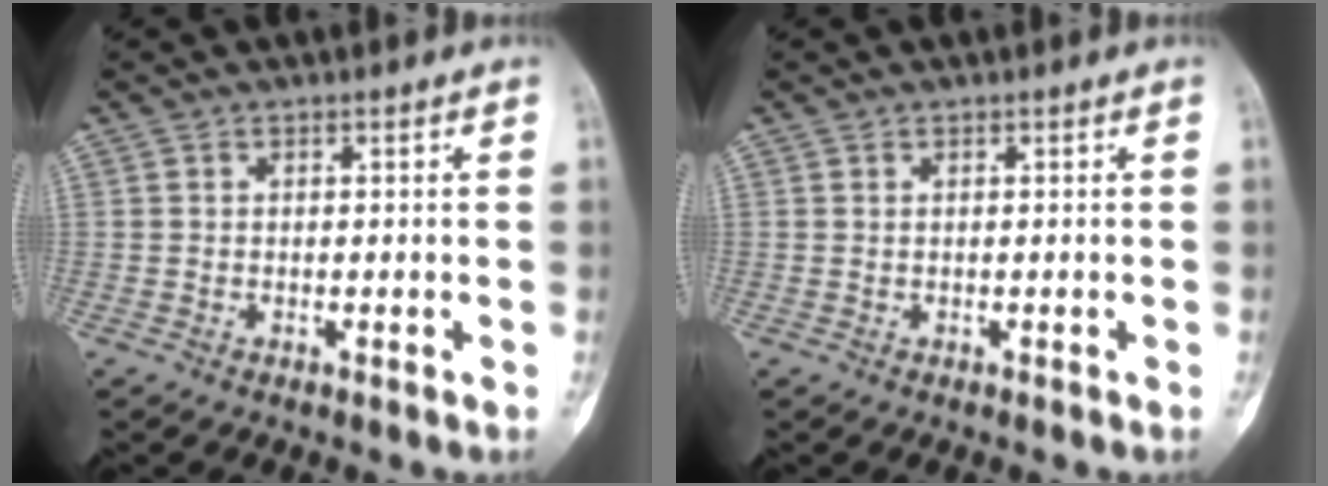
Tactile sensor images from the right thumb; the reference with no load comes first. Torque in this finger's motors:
{"motor_torque": [0.17, 0.03, -0.02, 0.01, 0.02]}